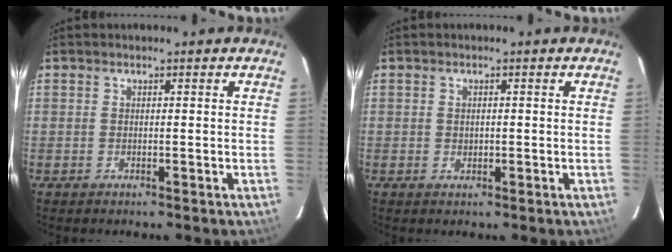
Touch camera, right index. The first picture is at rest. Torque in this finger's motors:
{"motor_torque": [-0.13, 0.01, 0.05, -0.01]}